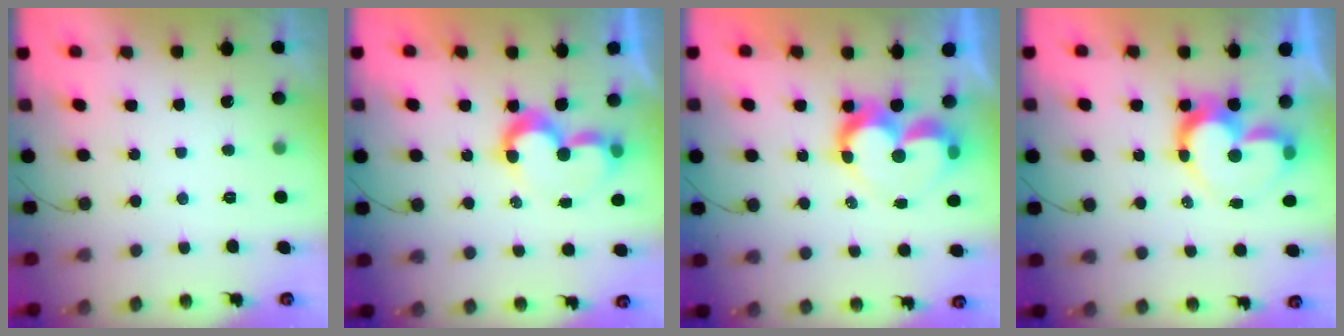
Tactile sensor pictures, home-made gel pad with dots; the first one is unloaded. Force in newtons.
{"total": 7.9, "press": 7.9, "slide": 0.8}
{"total": 10.4, "press": 10.4, "slide": 0.7}
{"total": 12.6, "press": 12.6, "slide": 1.4}